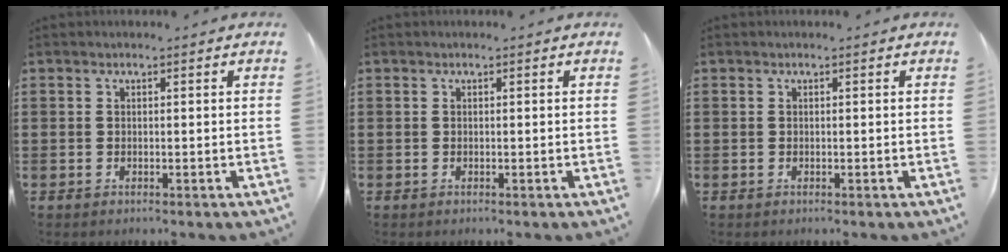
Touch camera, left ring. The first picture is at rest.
{"total": 0.0}
{"total": 0.0}